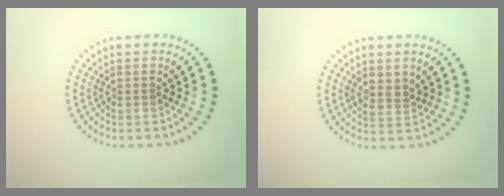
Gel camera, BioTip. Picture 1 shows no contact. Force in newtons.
{"total": 1.7, "press": 1.6, "slide": 0.7}